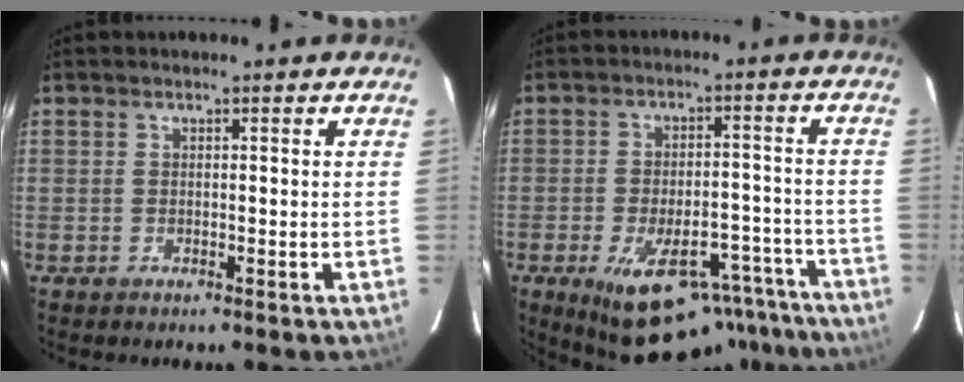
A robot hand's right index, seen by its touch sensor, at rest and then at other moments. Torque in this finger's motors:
{"motor_torque": [1.19, -0.95, 0.74, 0.13]}